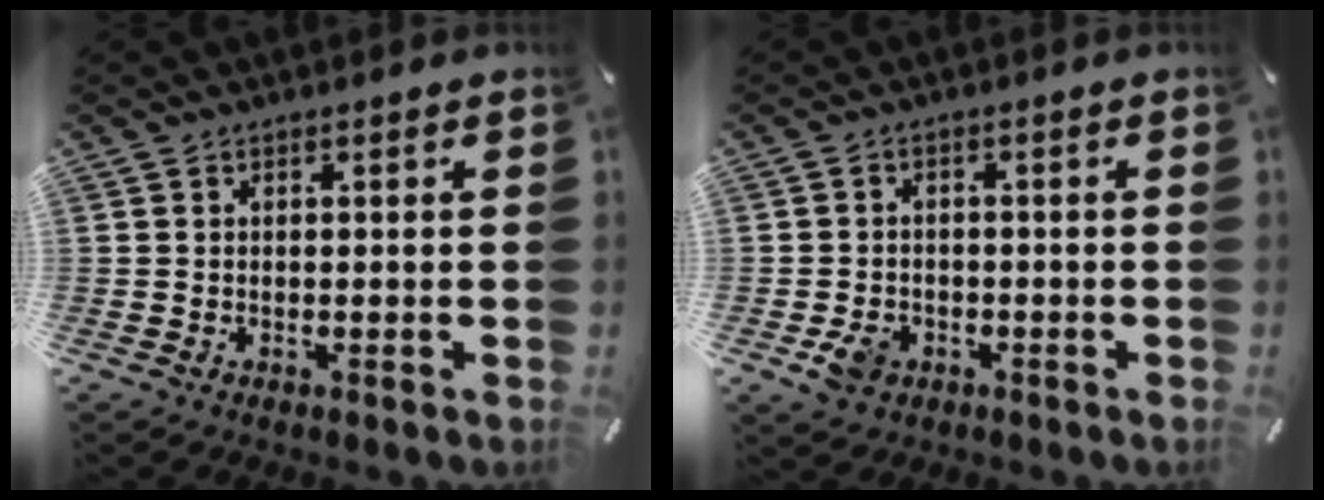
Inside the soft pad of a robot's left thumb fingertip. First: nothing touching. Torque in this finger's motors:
{"motor_torque": [-0.01, 0.01, 0.01, 0.03, 0.00]}